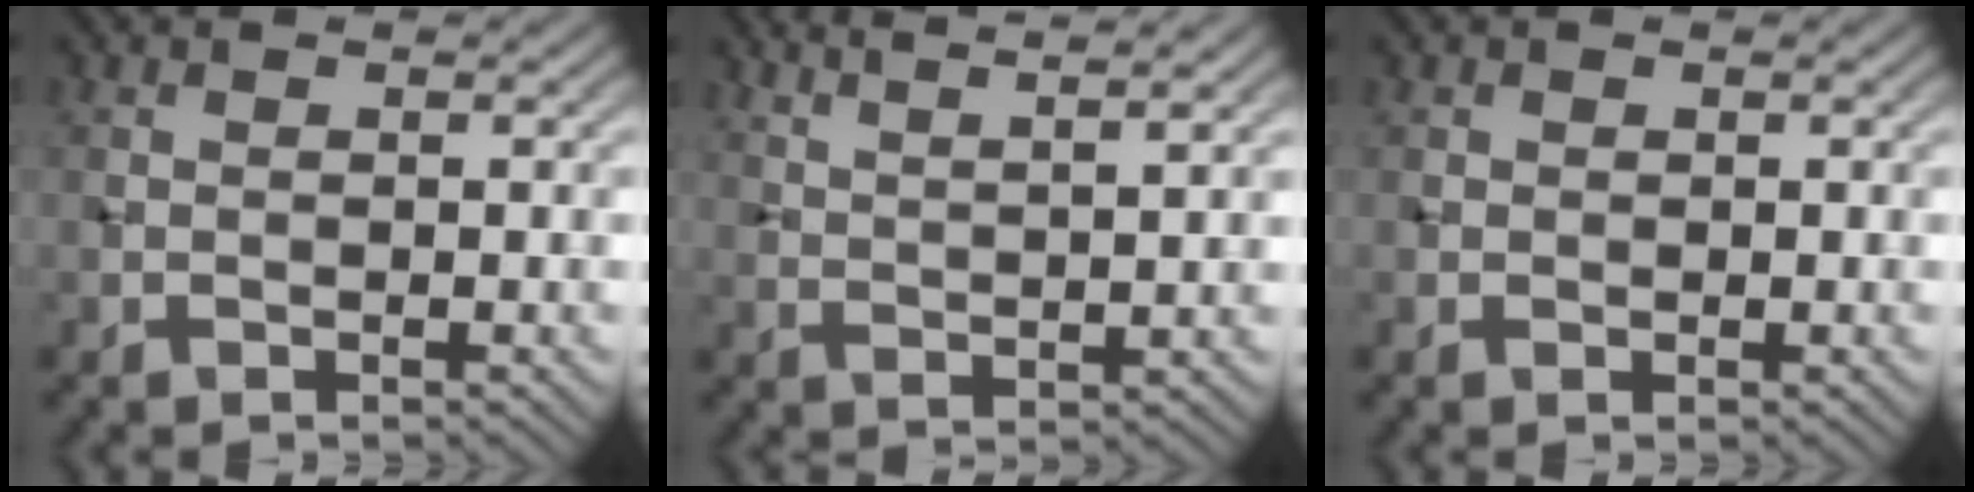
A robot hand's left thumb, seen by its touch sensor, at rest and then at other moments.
{"total": 6.5, "force": [5.1, 1.1, 3.8], "torque": [-0.048, 0.010, 0.070]}
{"total": 0.5, "force": [0.3, 0.4, 0.1], "torque": [0.001, -0.003, 0.005]}